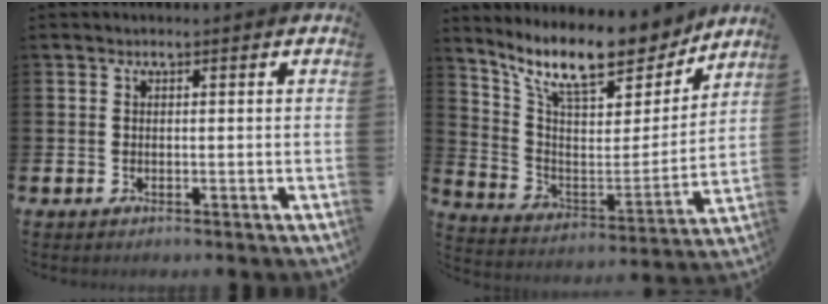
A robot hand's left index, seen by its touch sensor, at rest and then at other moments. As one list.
[{"total": 13.1, "force": [10.9, 3.9, 6.0], "torque": [-0.144, -0.070, 0.191]}]